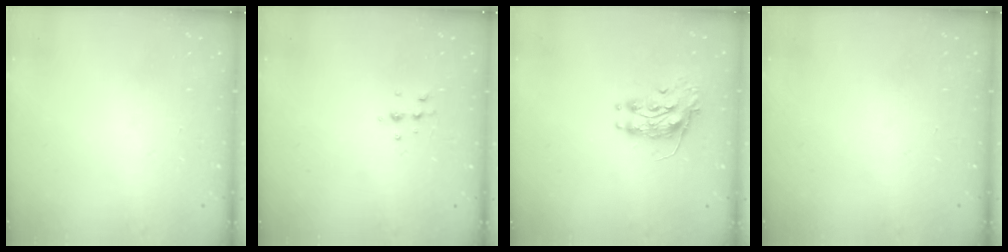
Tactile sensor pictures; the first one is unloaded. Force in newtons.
{"total": 4.7, "press": 4.6, "slide": 1.0}
{"total": 8.3, "press": 8.3, "slide": 0.2}
{"total": 0.0}